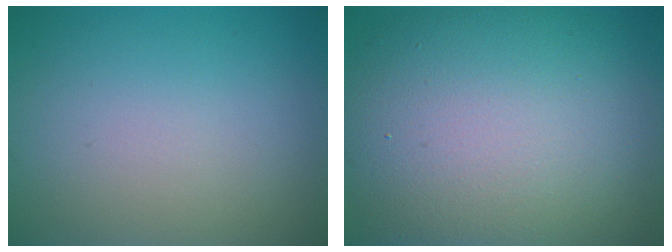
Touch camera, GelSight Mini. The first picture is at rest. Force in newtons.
{"total": 14.6, "press": 14.5, "slide": 0.7}